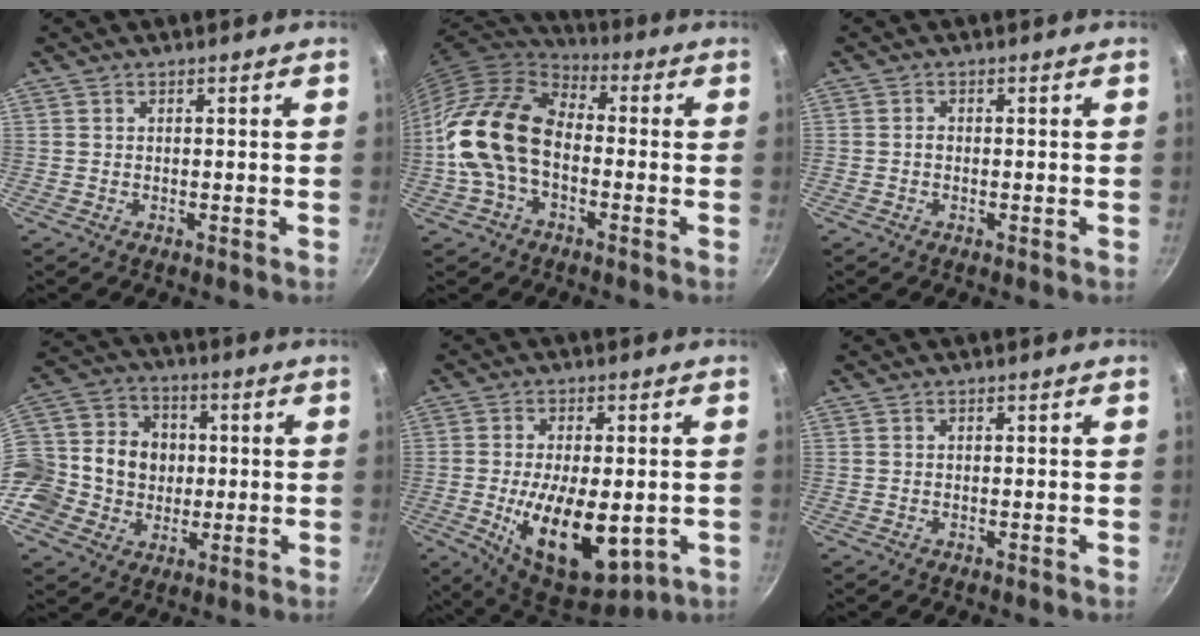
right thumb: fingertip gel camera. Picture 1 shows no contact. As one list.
[{"total": 16.4, "force": [-2.4, 10.8, 12.2], "torque": [-0.209, 0.042, -0.061]}, {"total": 0.9, "force": [-0.2, 0.7, 0.5], "torque": [-0.009, 0.005, -0.006]}, {"total": 19.5, "force": [-0.5, 17.4, 8.9], "torque": [-0.177, 0.033, -0.010]}, {"total": 17.3, "force": [-3.3, 8.6, 14.6], "torque": [-0.215, -0.007, -0.037]}, {"total": 0.0}]